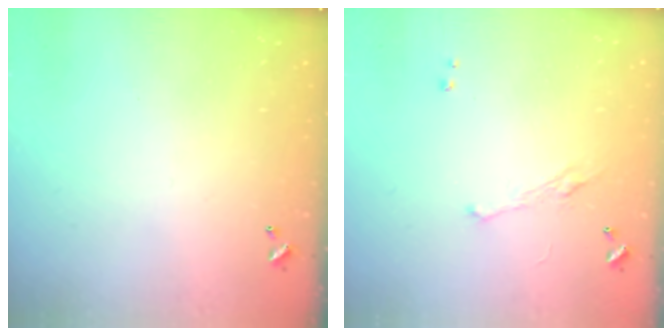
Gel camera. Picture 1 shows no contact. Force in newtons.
{"total": 2.3, "press": 2.1, "slide": 0.8}